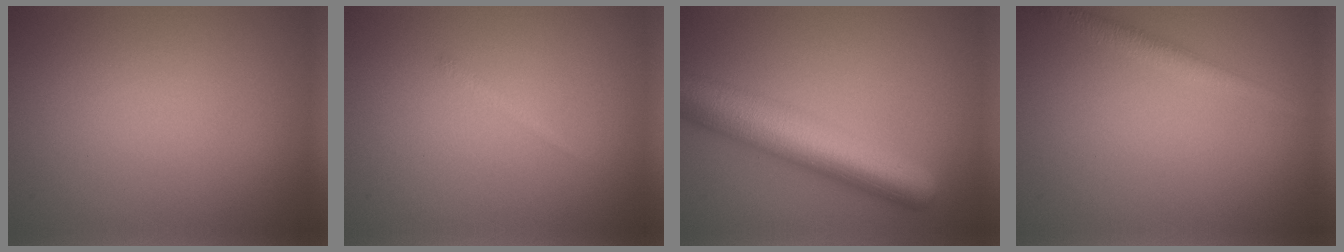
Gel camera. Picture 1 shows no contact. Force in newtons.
{"total": 0.6, "press": 0.6, "slide": 0.1}
{"total": 8.5, "press": 8.5, "slide": 0.2}
{"total": 2.2, "press": 2.2, "slide": 0.1}